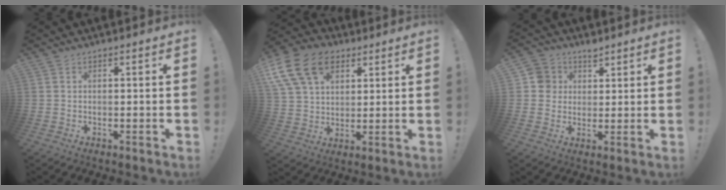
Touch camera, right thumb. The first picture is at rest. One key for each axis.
{"total": 17.9, "fx": 8.1, "fy": 12.4, "fz": 10.1, "tx": -0.184, "ty": -0.033, "tz": 0.154}
{"total": 6.2, "fx": 2.9, "fy": 5.4, "fz": 1.1, "tx": -0.011, "ty": -0.018, "tz": 0.056}